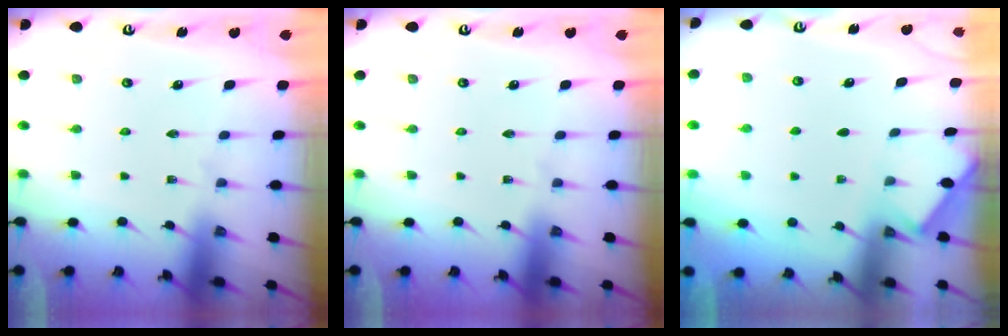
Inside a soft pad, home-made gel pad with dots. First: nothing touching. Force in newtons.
{"total": 0.0}
{"total": 2.0, "press": 2.0, "slide": 0.3}